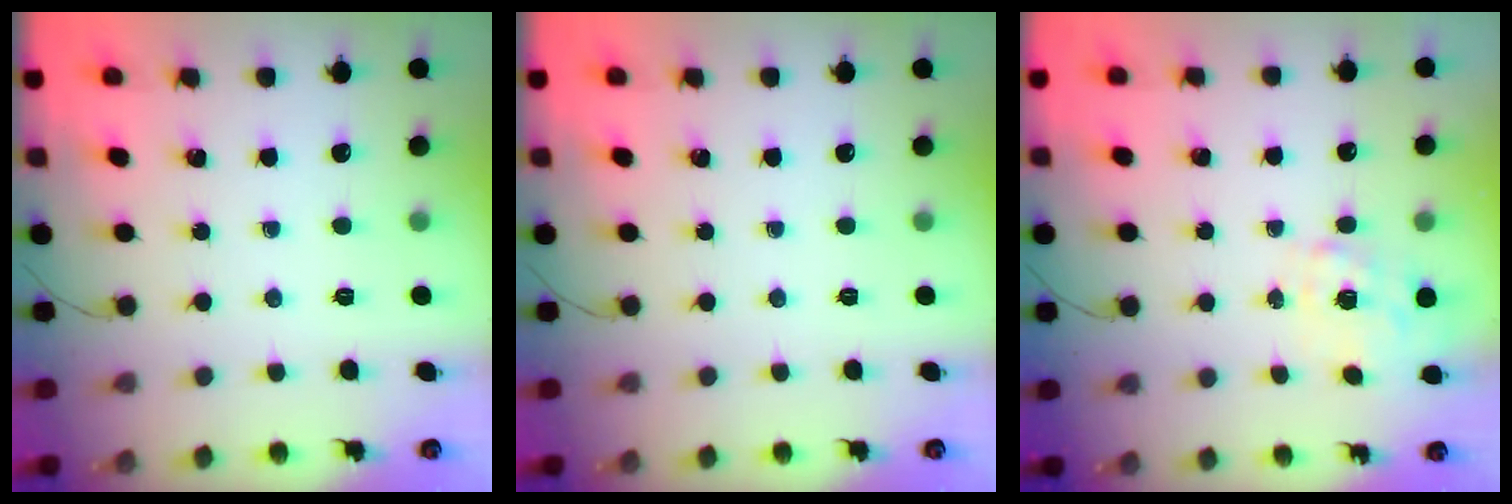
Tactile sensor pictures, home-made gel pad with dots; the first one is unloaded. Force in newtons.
{"total": 0.0}
{"total": 8.0, "press": 8.0, "slide": 0.9}